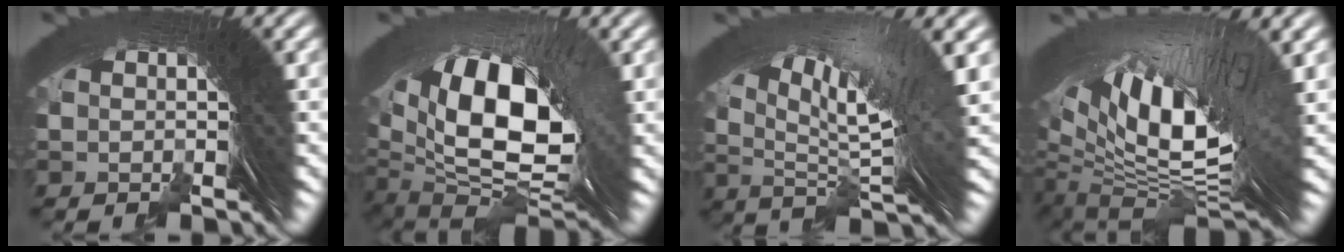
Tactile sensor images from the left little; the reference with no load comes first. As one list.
[{"total": 10.7, "force": [-0.2, 6.3, 8.6], "torque": [-0.166, -0.049, 0.028]}, {"total": 8.4, "force": [3.0, 2.1, 7.5], "torque": [-0.110, 0.014, 0.047]}, {"total": 12.7, "force": [0.7, 5.8, 11.3], "torque": [-0.177, -0.006, 0.026]}]